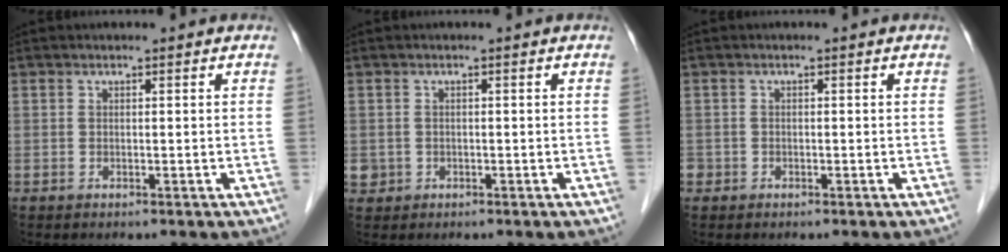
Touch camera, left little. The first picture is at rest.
{"total": 1.5, "force": [-0.3, 1.4, 0.2], "torque": [-0.002, 0.005, -0.001]}
{"total": 0.9, "force": [-0.5, 0.8, 0.0], "torque": [-0.003, 0.004, -0.010]}